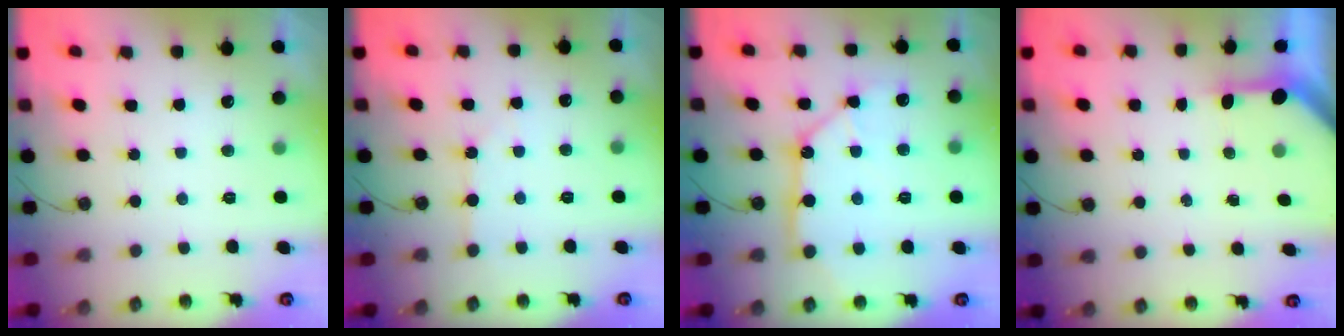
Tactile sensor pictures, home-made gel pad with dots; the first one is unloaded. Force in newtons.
{"total": 2.7, "press": 2.7, "slide": 0.4}
{"total": 11.1, "press": 11.0, "slide": 1.4}
{"total": 2.9, "press": 2.9, "slide": 0.2}